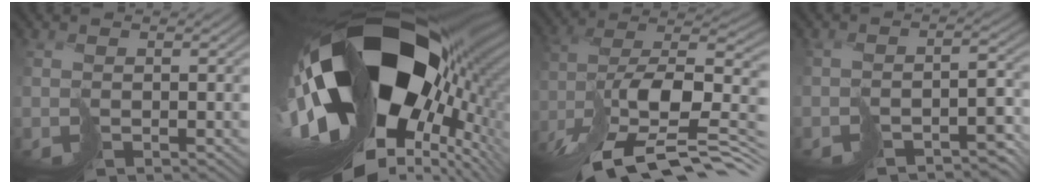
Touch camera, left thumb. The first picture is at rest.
{"total": 21.7, "force": [1.8, 12.9, 17.3], "torque": [-0.345, -0.078, 0.058]}
{"total": 14.8, "force": [-8.0, 6.1, 10.8], "torque": [-0.212, 0.006, -0.133]}
{"total": 5.5, "force": [-4.3, 2.4, 2.5], "torque": [-0.021, -0.012, -0.058]}